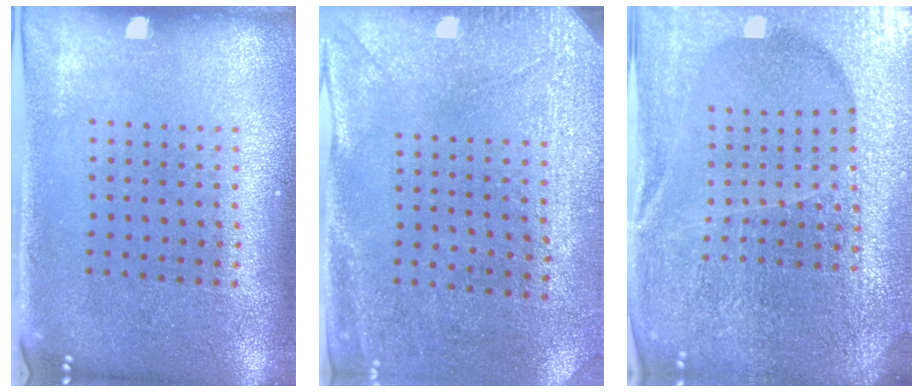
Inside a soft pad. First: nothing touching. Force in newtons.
{"total": 2.9, "press": 2.3, "slide": 1.8}
{"total": 5.6, "press": 5.1, "slide": 2.4}